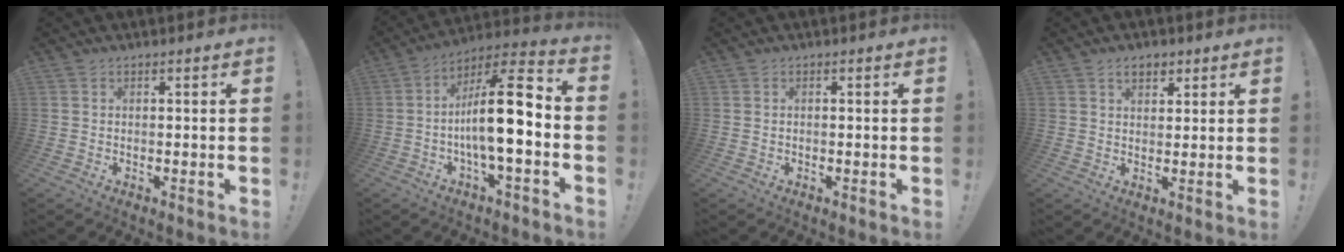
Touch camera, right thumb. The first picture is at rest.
{"total": 19.0, "force": [-2.3, 6.0, 17.9], "torque": [-0.284, 0.014, -0.041]}
{"total": 0.0}
{"total": 4.4, "force": [2.4, 2.8, 2.5], "torque": [-0.031, -0.002, 0.042]}